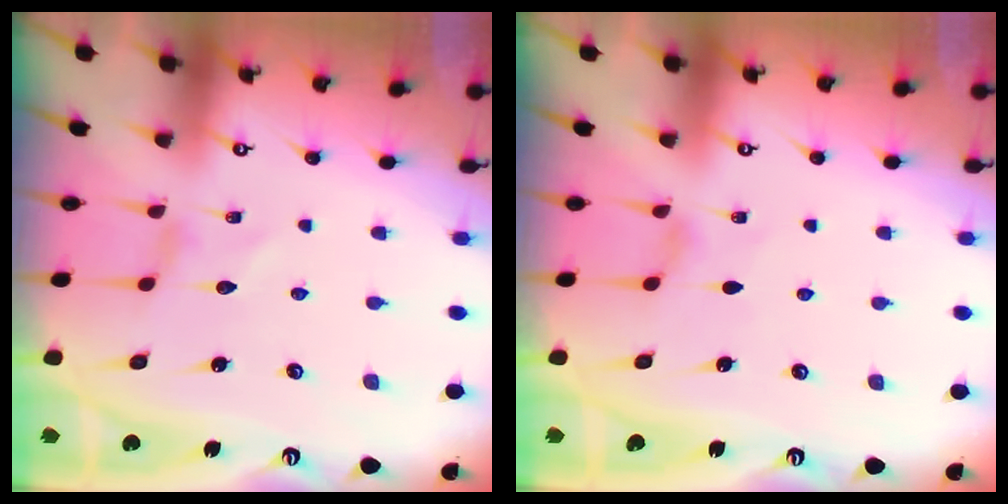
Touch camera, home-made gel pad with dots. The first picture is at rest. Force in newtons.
{"total": 0.9, "press": 0.9, "slide": 0.2}